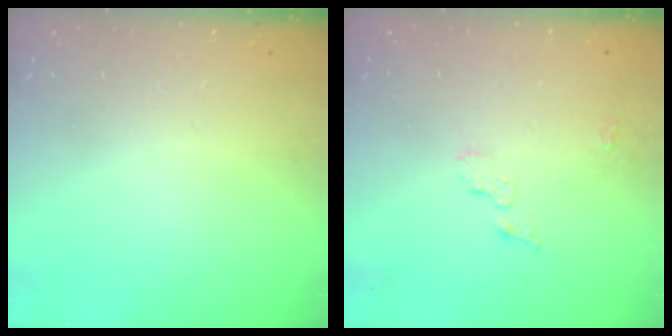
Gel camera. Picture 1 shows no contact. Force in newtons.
{"total": 4.8, "press": 4.8, "slide": 0.4}